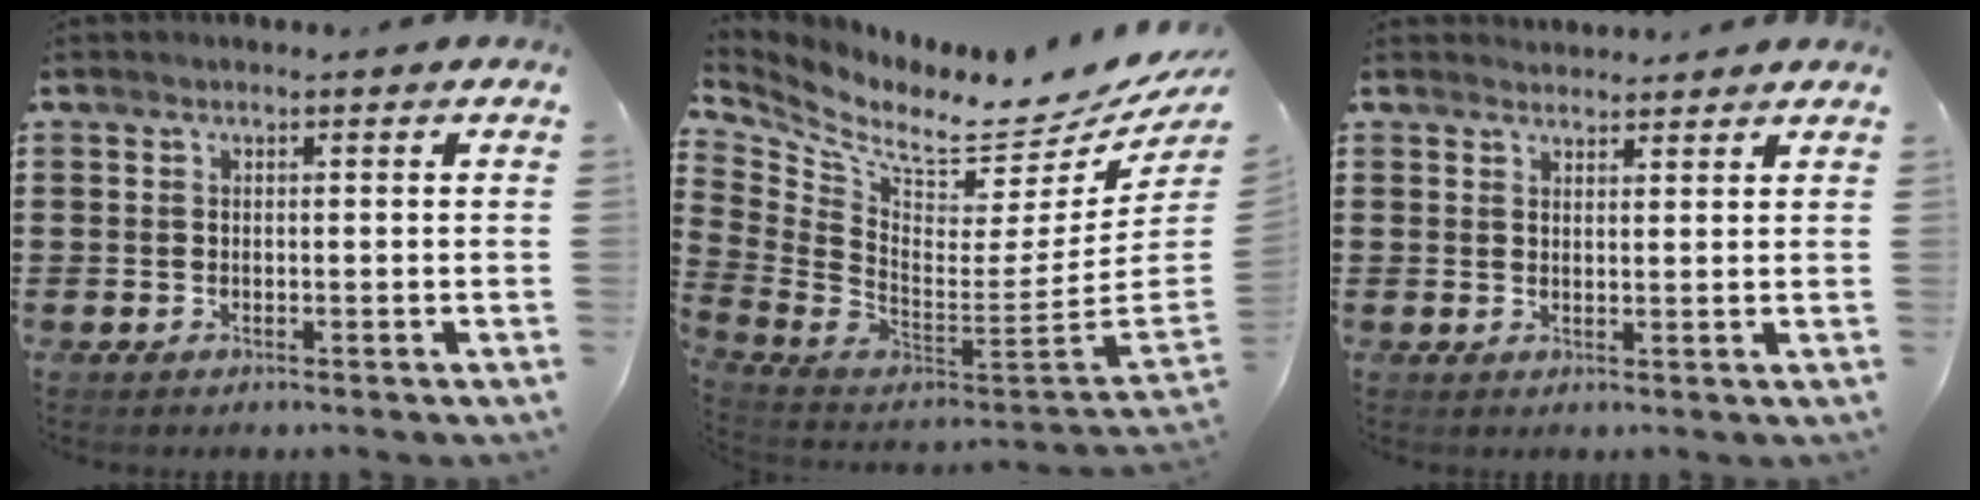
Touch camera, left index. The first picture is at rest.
{"total": 6.6, "force": [4.9, 1.0, 4.2], "torque": [-0.104, -0.065, 0.078]}
{"total": 2.0, "force": [1.9, 0.2, -0.1], "torque": [-0.003, -0.001, 0.038]}